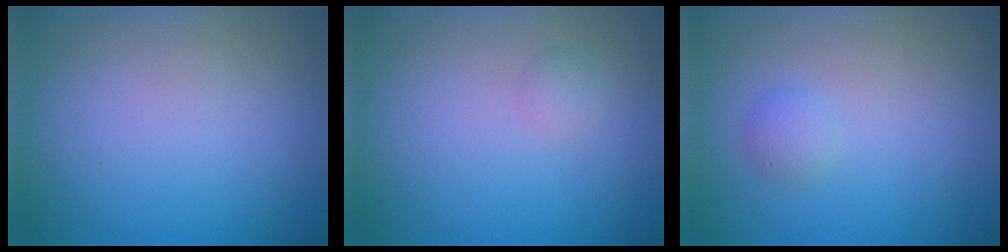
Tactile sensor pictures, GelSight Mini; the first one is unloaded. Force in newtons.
{"total": 0.9, "press": 0.9, "slide": 0.0}
{"total": 1.1, "press": 1.1, "slide": 0.0}